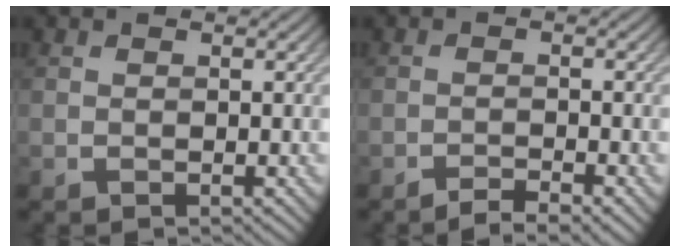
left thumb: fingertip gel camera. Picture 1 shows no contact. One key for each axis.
{"total": 2.6, "fx": -2.0, "fy": 0.3, "fz": 1.5, "tx": -0.022, "ty": 0.003, "tz": -0.040}